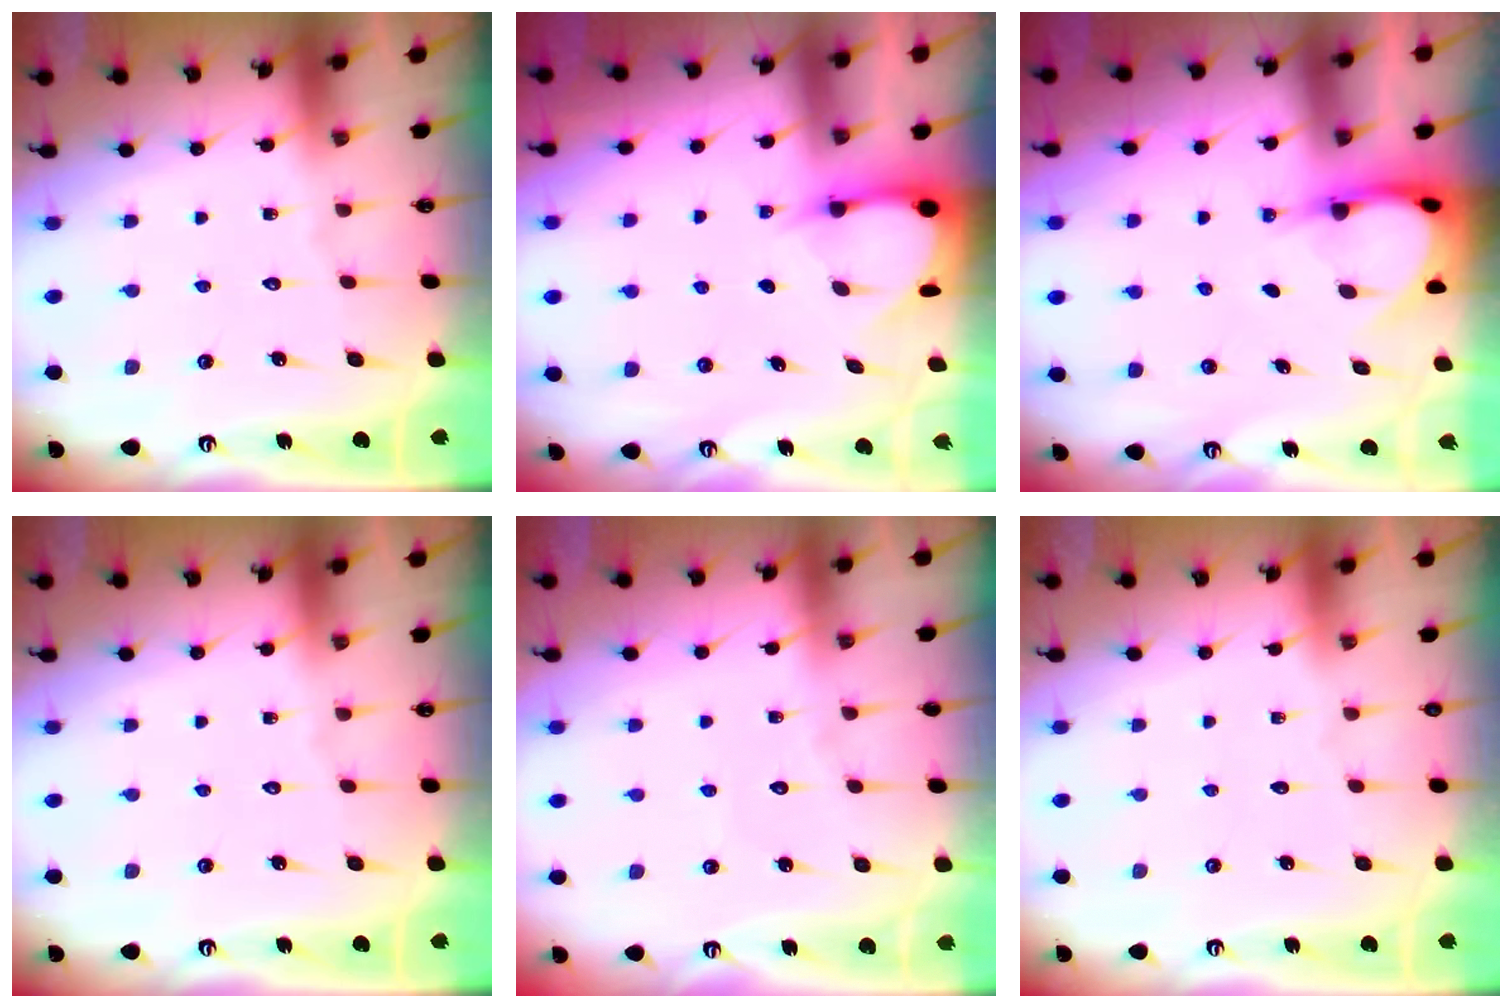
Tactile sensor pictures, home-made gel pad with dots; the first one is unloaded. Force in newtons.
{"total": 3.5, "press": 3.5, "slide": 0.3}
{"total": 3.9, "press": 3.9, "slide": 0.4}
{"total": 0.0}
{"total": 2.3, "press": 2.3, "slide": 0.2}
{"total": 0.0}